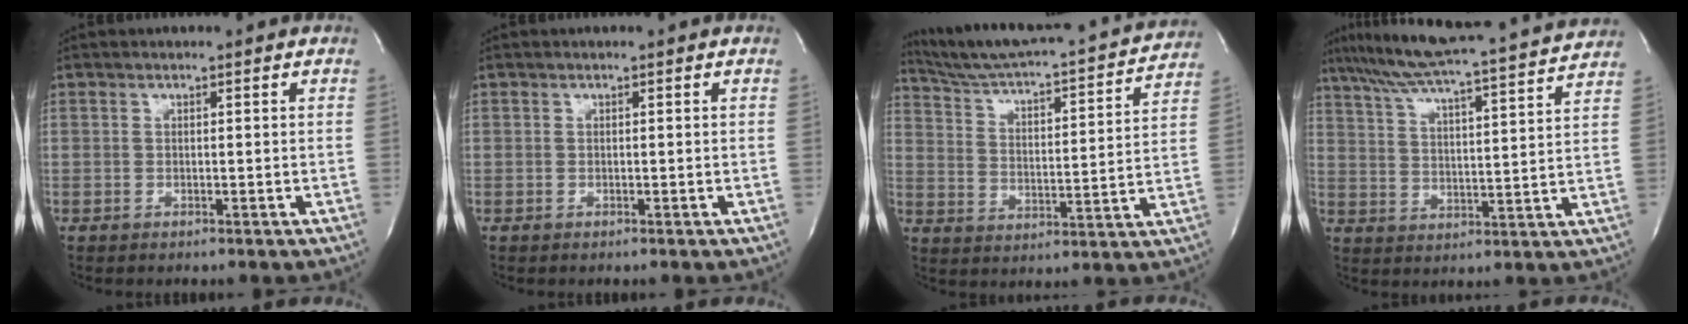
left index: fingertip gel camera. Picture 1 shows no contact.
{"total": 0.0}
{"total": 21.1, "force": [19.8, 1.2, 7.2], "torque": [-0.113, -0.036, 0.275]}
{"total": 21.0, "force": [18.8, -0.2, 9.3], "torque": [-0.161, -0.005, 0.263]}